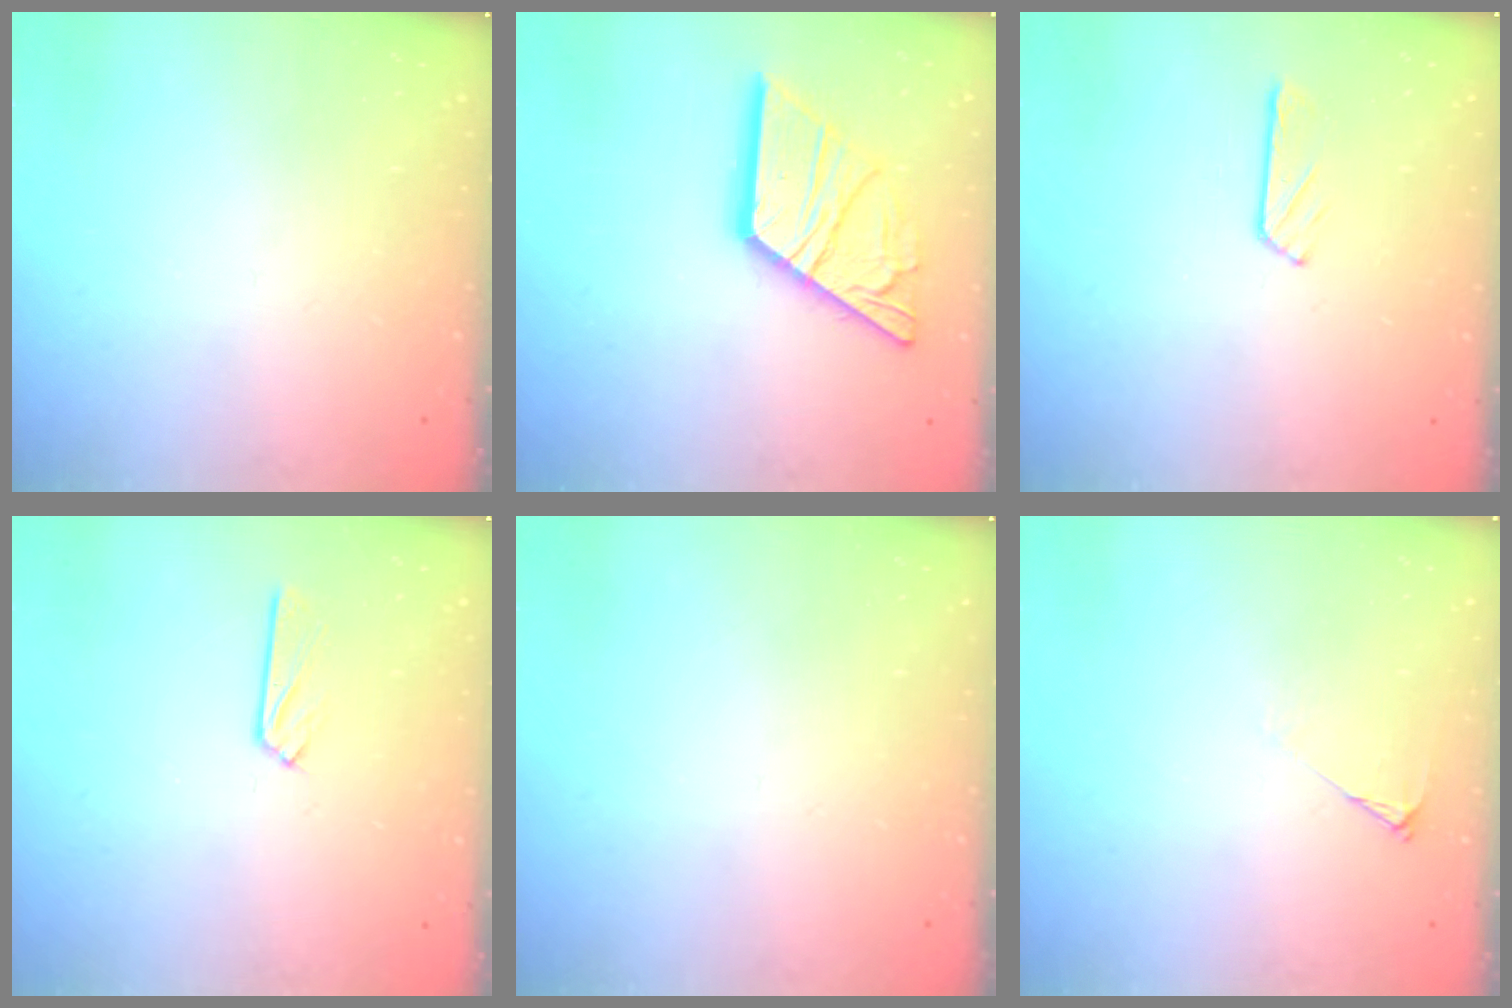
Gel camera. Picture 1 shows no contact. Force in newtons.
{"total": 18.9, "press": 18.8, "slide": 1.8}
{"total": 2.9, "press": 2.9, "slide": 0.3}
{"total": 2.6, "press": 2.5, "slide": 0.3}
{"total": 0.0}
{"total": 4.0, "press": 4.0, "slide": 0.7}